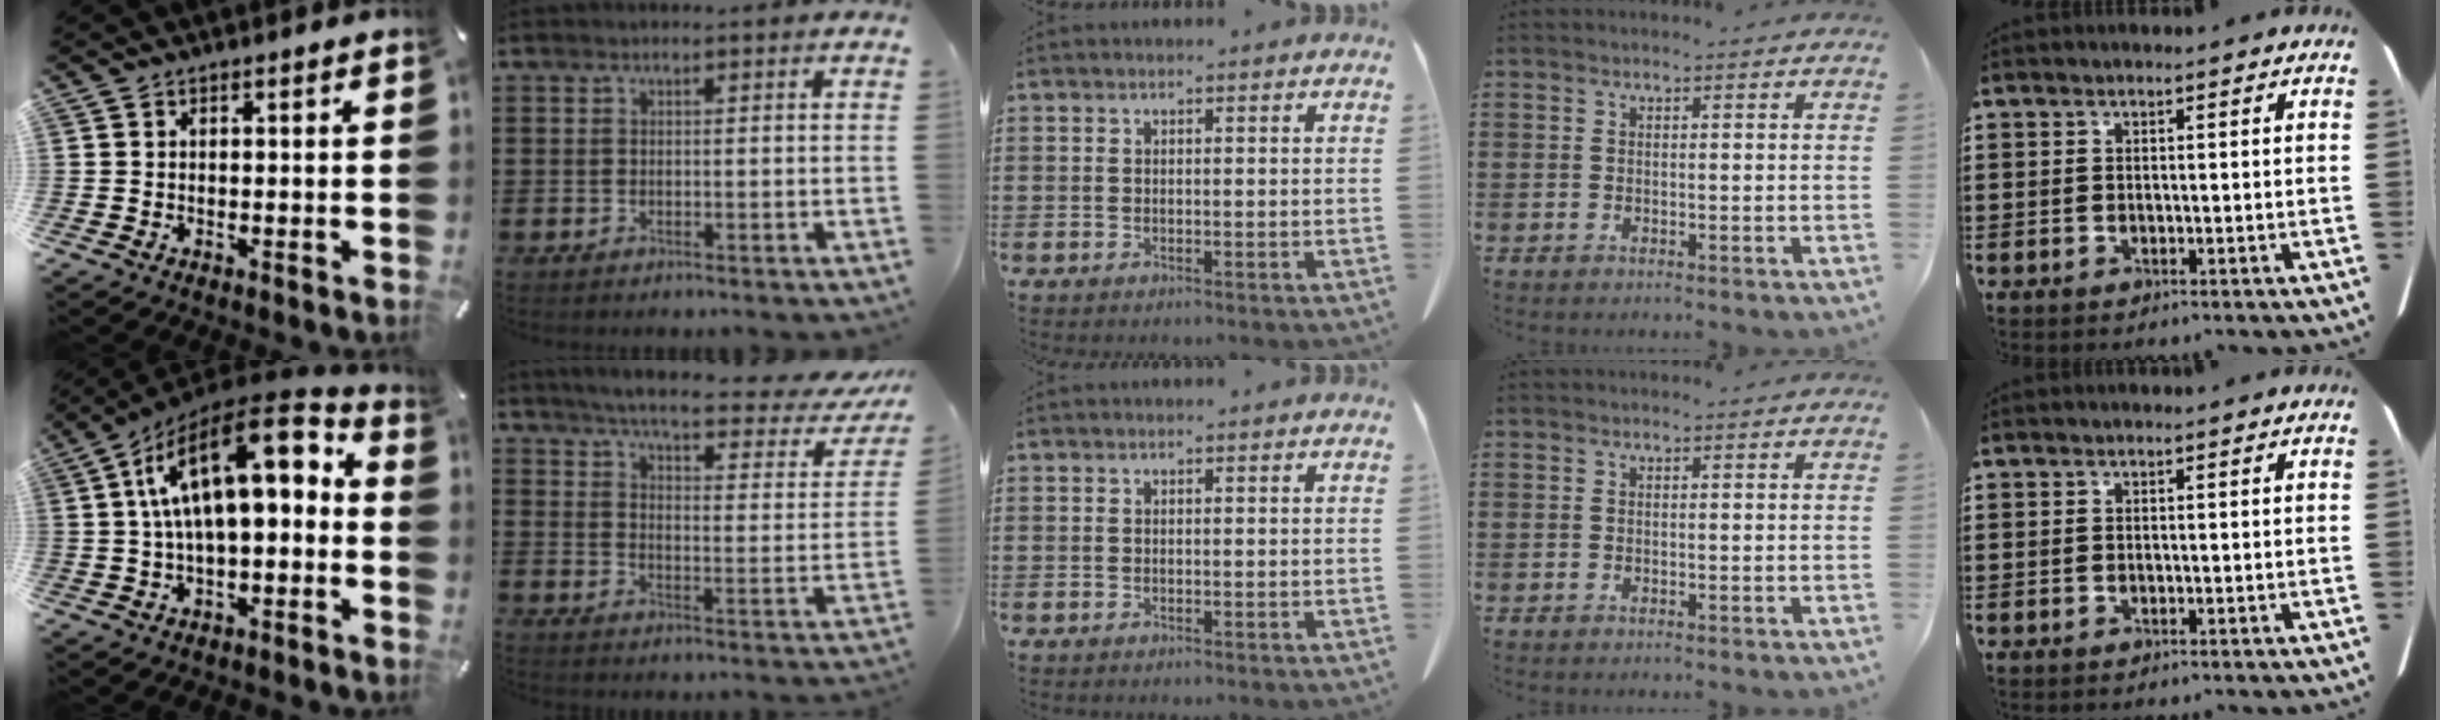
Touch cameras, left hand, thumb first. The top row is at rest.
{"thumb": {"total": 18.7, "force": [4.7, 8.4, 16.0], "torque": [-0.280, -0.026, 0.070]}, "index": {"total": 5.6, "force": [4.7, 0.1, 3.0], "torque": [-0.072, -0.033, 0.073]}}